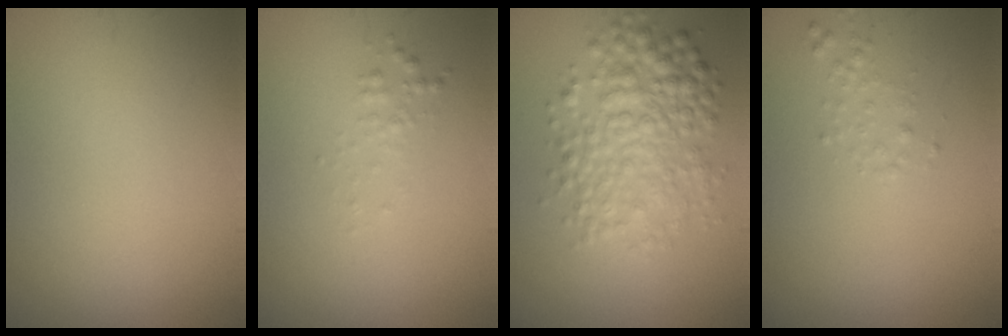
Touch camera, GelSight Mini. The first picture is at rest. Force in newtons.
{"total": 0.9, "press": 0.9, "slide": 0.0}
{"total": 5.5, "press": 5.5, "slide": 0.1}
{"total": 1.0, "press": 1.0, "slide": 0.0}